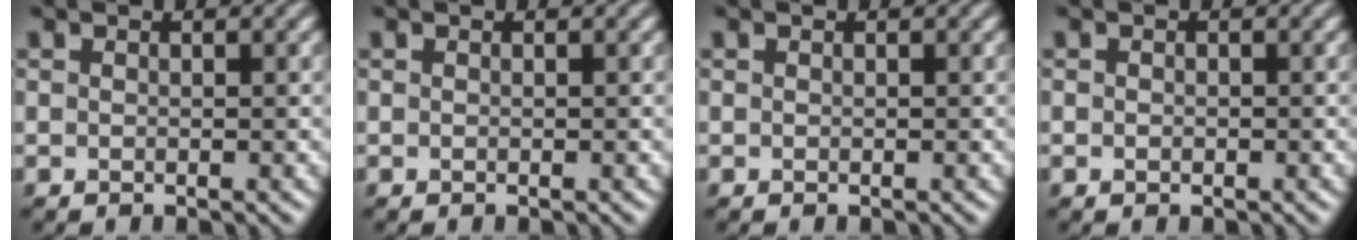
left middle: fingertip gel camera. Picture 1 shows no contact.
{"total": 0.0}
{"total": 0.0}
{"total": 0.5, "force": [-0.1, 0.4, 0.3], "torque": [-0.004, -0.001, -0.002]}